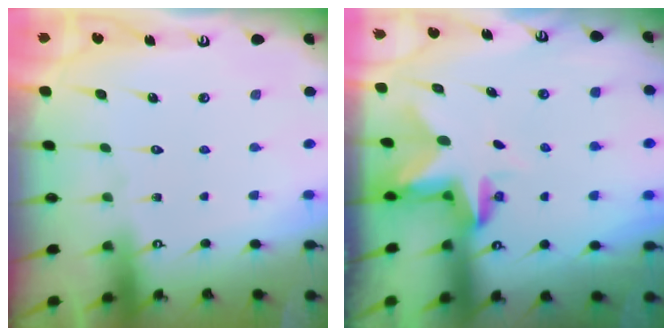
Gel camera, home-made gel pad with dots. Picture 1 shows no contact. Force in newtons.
{"total": 3.0, "press": 3.0, "slide": 0.4}